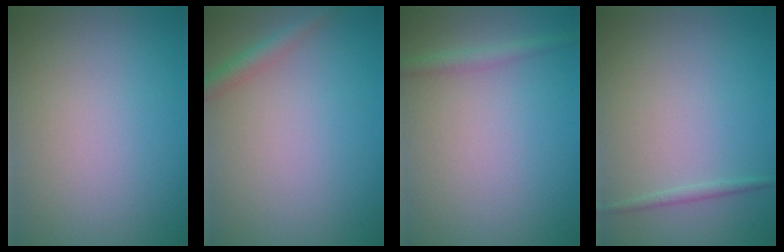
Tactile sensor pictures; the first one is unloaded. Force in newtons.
{"total": 1.8, "press": 1.8, "slide": 0.0}
{"total": 1.5, "press": 1.5, "slide": 0.0}
{"total": 0.8, "press": 0.8, "slide": 0.0}